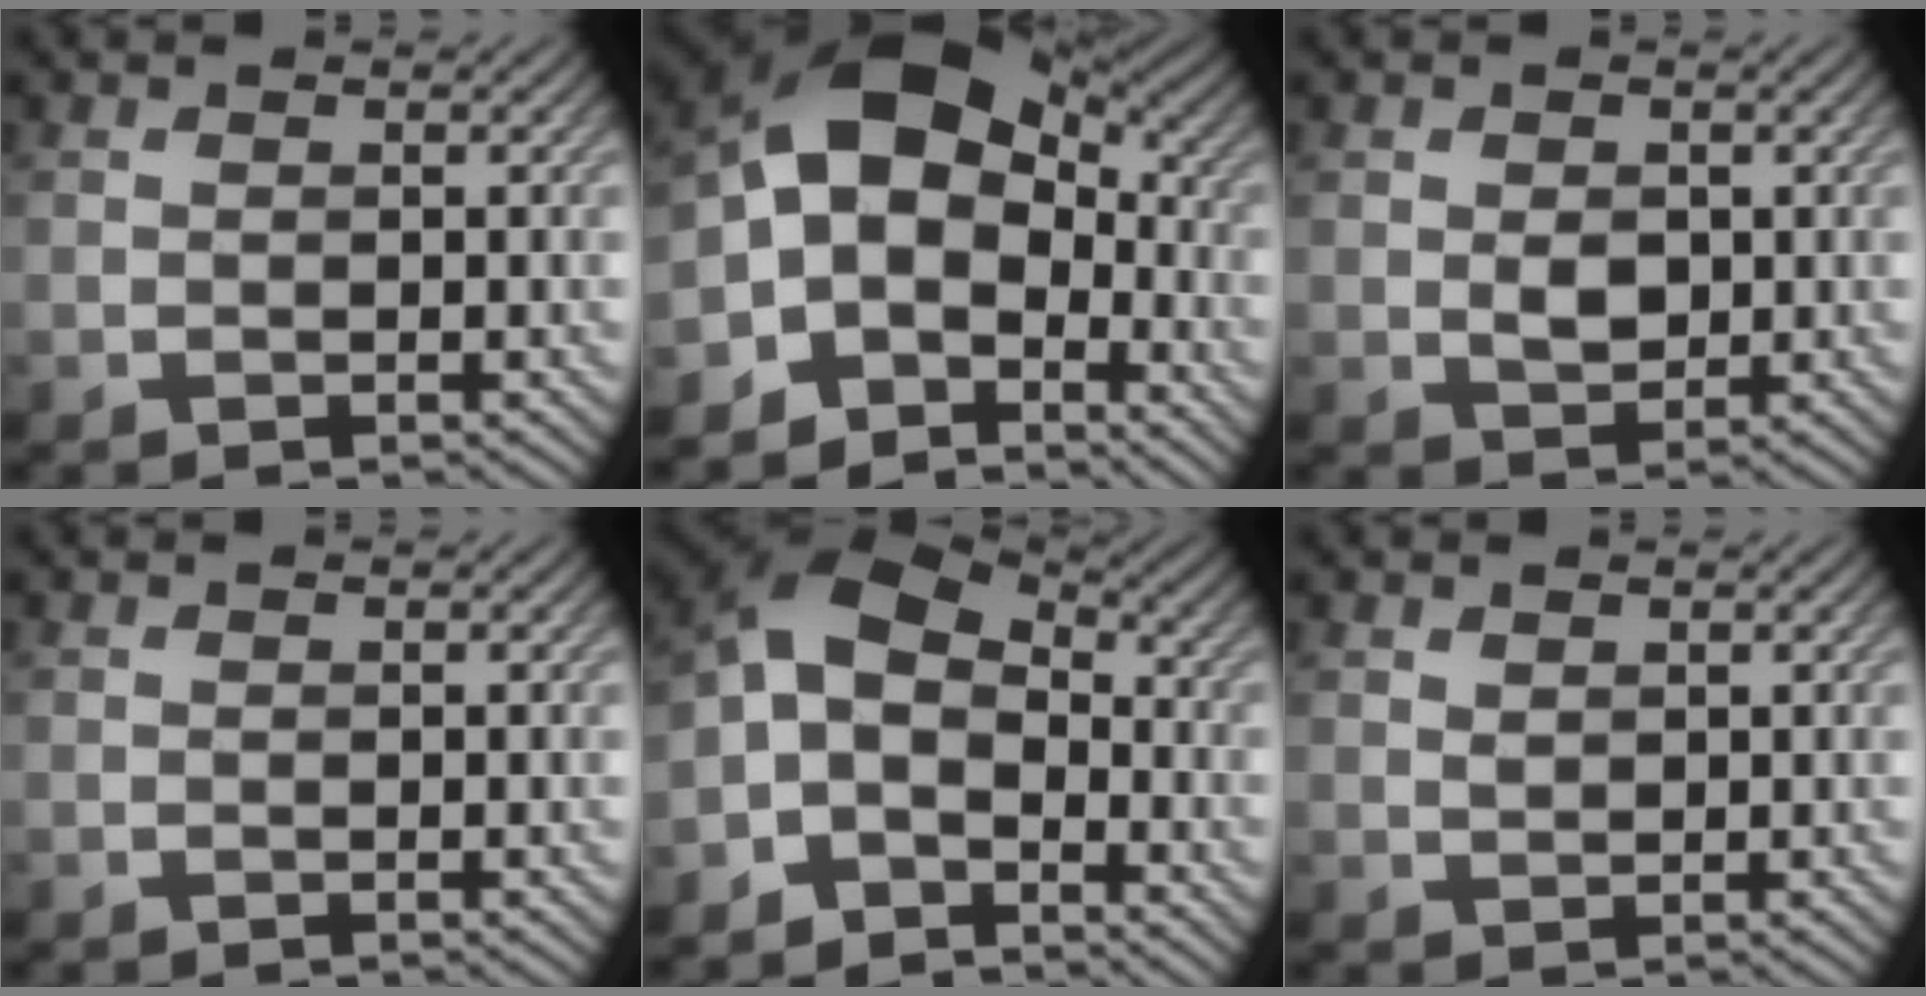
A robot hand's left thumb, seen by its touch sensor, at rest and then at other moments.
{"total": 10.8, "force": [-2.5, 7.6, 7.2], "torque": [-0.118, 0.009, -0.070]}
{"total": 2.4, "force": [0.2, 1.8, 1.6], "torque": [-0.037, -0.004, 0.005]}
{"total": 0.0}
{"total": 8.2, "force": [-3.6, 5.2, 5.2], "torque": [-0.103, 0.006, -0.090]}
{"total": 1.0, "force": [0.8, 0.5, 0.3], "torque": [-0.012, -0.001, 0.018]}